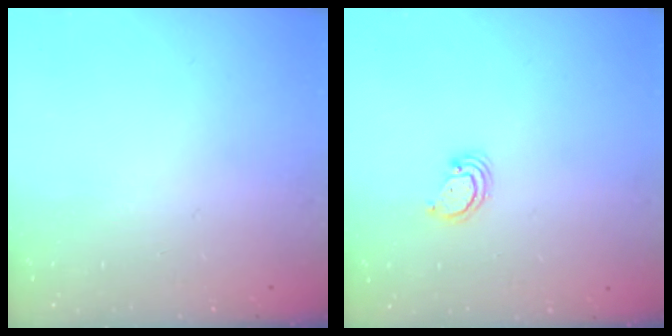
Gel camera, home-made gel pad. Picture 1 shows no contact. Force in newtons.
{"total": 2.3, "press": 2.3, "slide": 0.2}